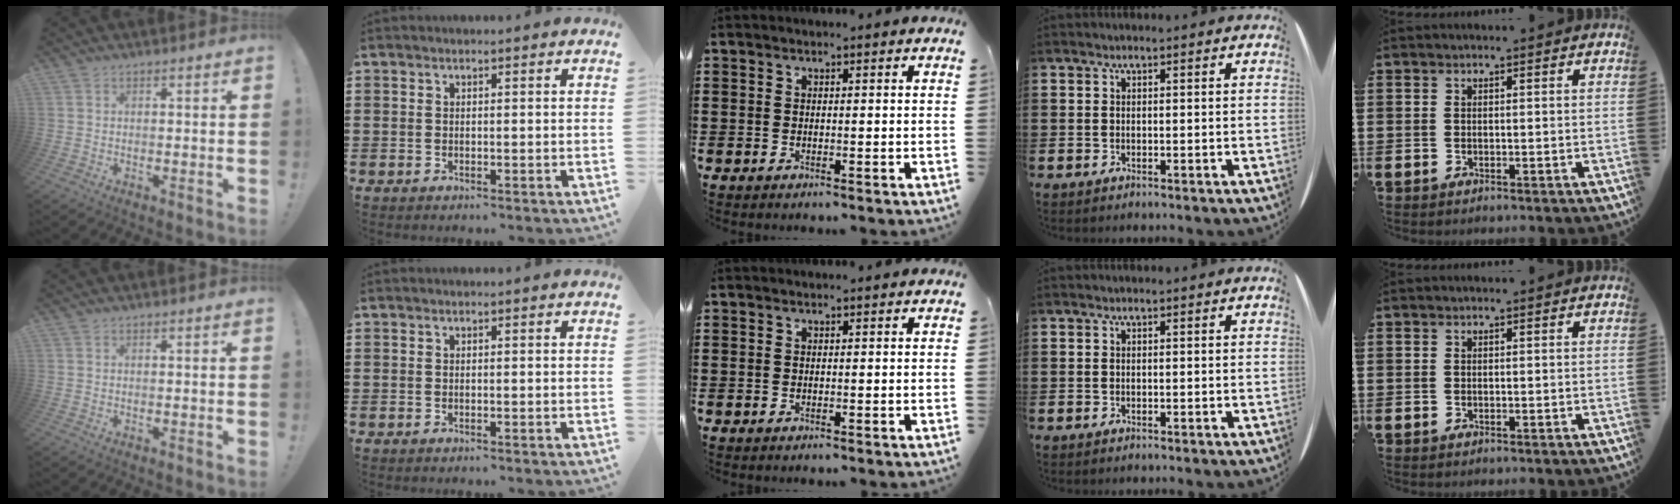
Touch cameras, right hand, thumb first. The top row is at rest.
{}